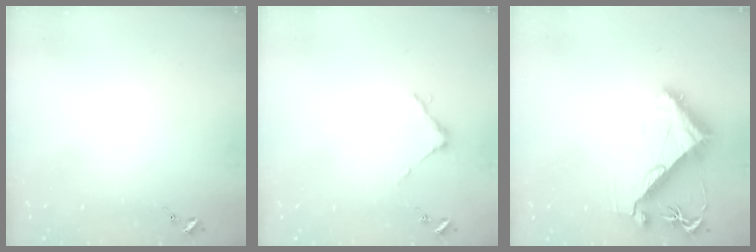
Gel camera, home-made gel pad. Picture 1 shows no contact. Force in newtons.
{"total": 3.7, "press": 3.7, "slide": 0.3}
{"total": 9.3, "press": 9.2, "slide": 1.5}